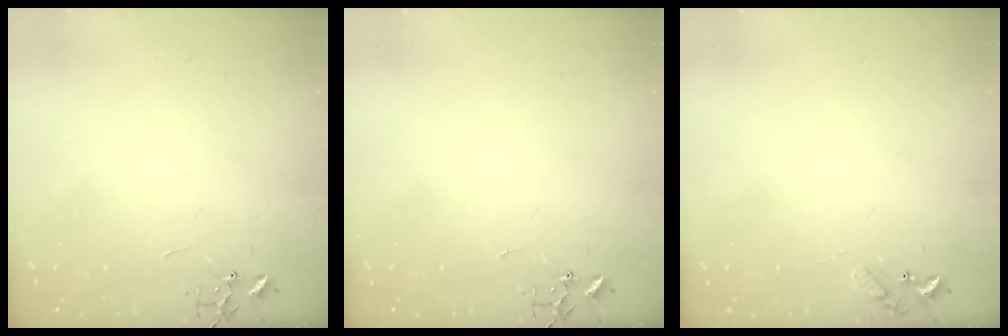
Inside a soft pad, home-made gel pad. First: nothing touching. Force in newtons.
{"total": 0.0}
{"total": 5.5, "press": 5.5, "slide": 0.4}